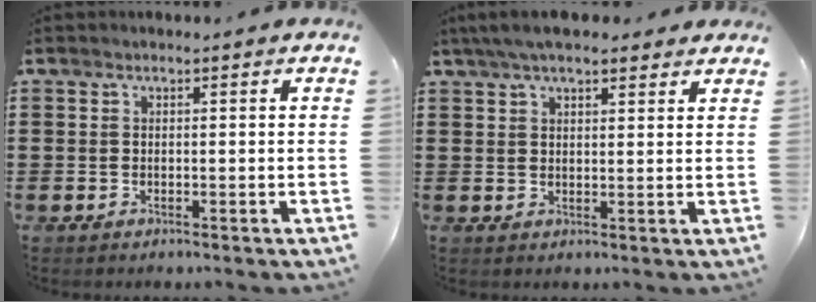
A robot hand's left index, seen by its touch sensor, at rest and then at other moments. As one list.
[{"total": 5.1, "force": [4.1, 1.4, 2.7], "torque": [-0.062, 0.002, 0.076]}]